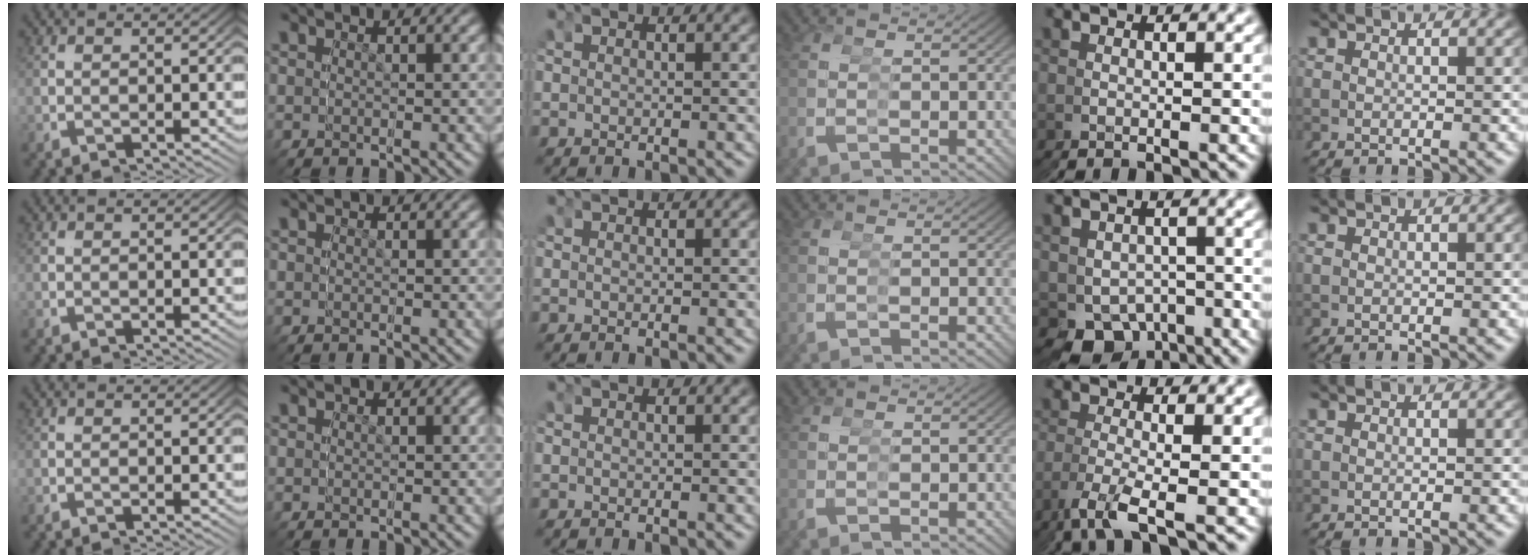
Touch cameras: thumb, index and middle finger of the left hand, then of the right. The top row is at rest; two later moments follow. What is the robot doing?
{"motion": "grasp_and_lifting", "object": "glasses"}